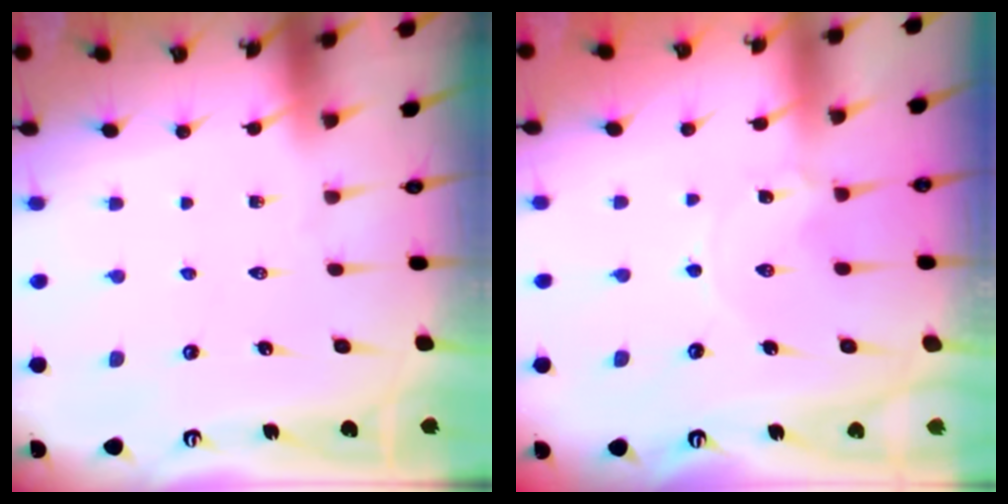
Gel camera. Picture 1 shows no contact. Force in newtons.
{"total": 0.0}